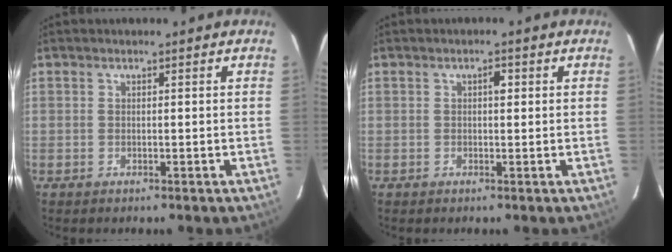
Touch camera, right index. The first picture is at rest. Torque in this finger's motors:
{"motor_torque": [0.00, 0.02, -0.01, 0.03]}